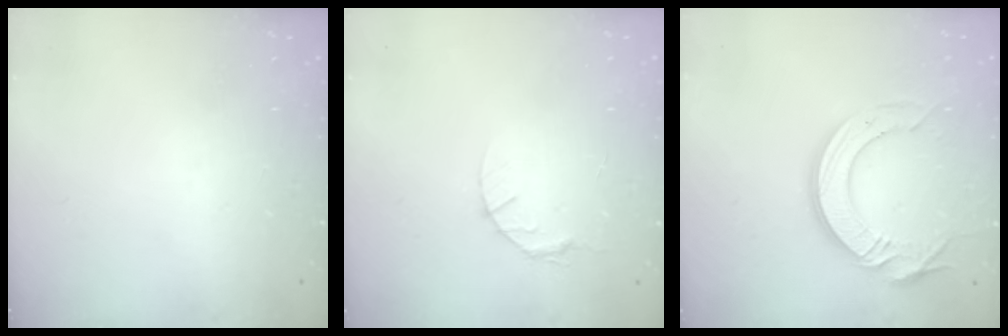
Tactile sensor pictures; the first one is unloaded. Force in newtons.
{"total": 3.9, "press": 3.9, "slide": 0.5}
{"total": 14.2, "press": 14.1, "slide": 1.5}